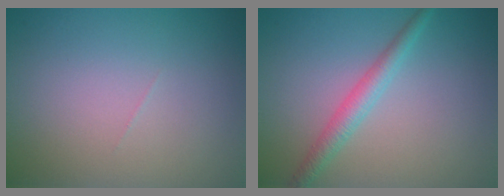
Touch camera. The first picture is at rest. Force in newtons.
{"total": 2.3, "press": 2.2, "slide": 0.1}